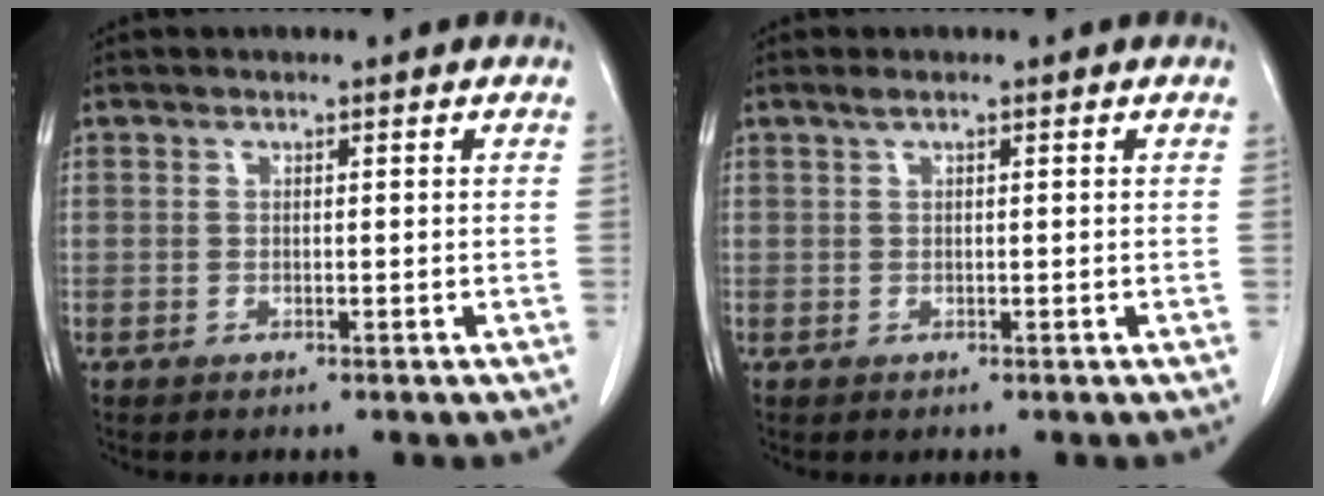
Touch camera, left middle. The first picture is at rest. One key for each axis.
{"total": 0.9, "fx": 0.6, "fy": 0.0, "fz": 0.7, "tx": -0.018, "ty": 0.011, "tz": 0.012}